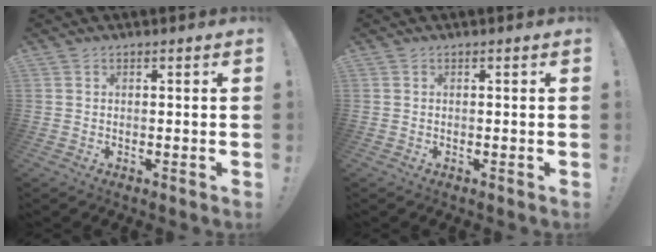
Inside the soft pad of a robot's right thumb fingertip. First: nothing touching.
{"total": 0.0}